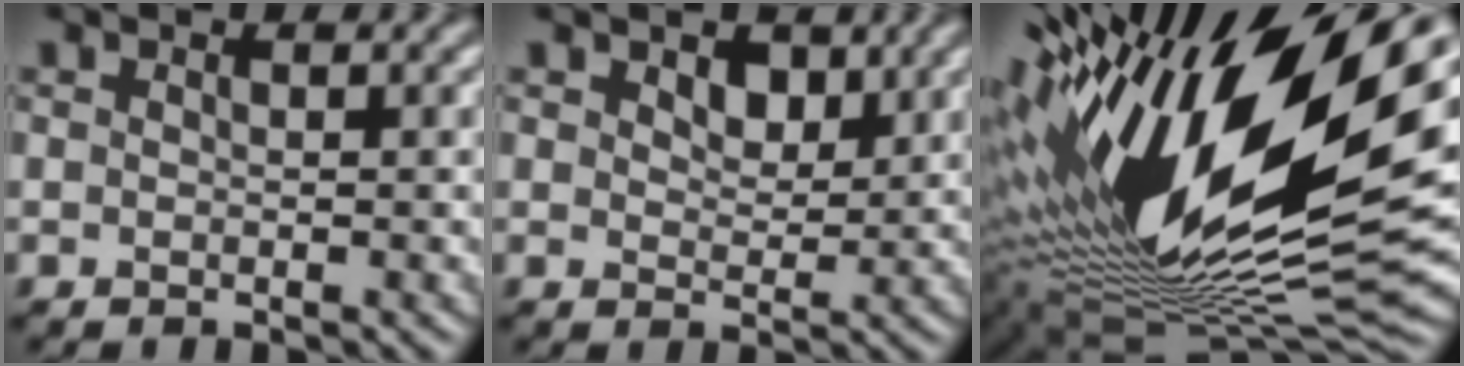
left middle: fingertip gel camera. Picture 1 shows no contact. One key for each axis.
{"total": 1.7, "fx": 1.3, "fy": 1.0, "fz": 0.5, "tx": -0.010, "ty": -0.005, "tz": 0.018}
{"total": 18.6, "fx": 5.0, "fy": 8.0, "fz": 16.1, "tx": -0.305, "ty": -0.006, "tz": 0.078}